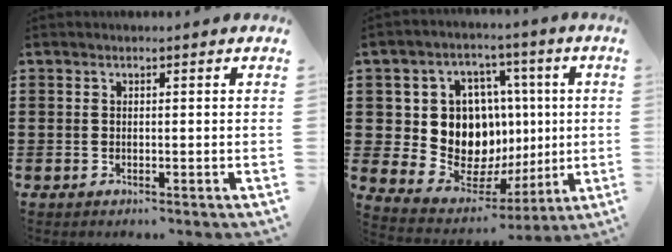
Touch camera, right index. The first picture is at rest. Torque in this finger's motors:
{"motor_torque": [1.53, -0.61, 1.05, 0.21]}